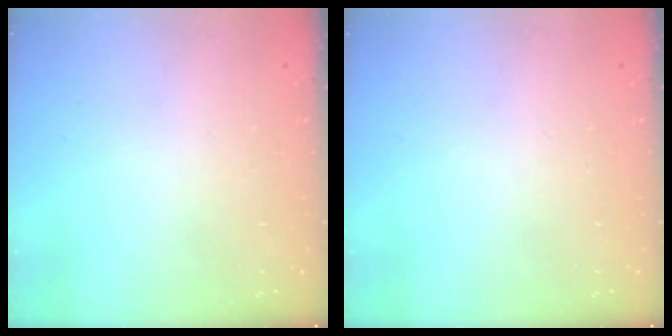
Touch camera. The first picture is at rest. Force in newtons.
{"total": 0.0}